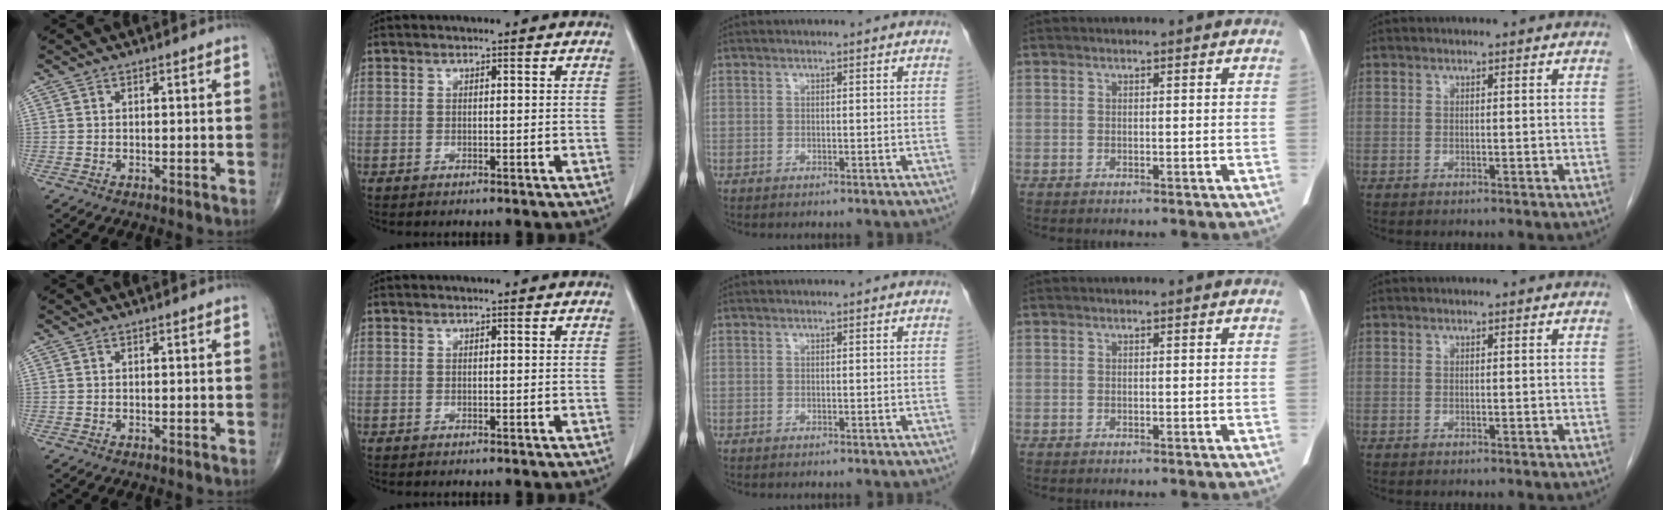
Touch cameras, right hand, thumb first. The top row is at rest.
{}